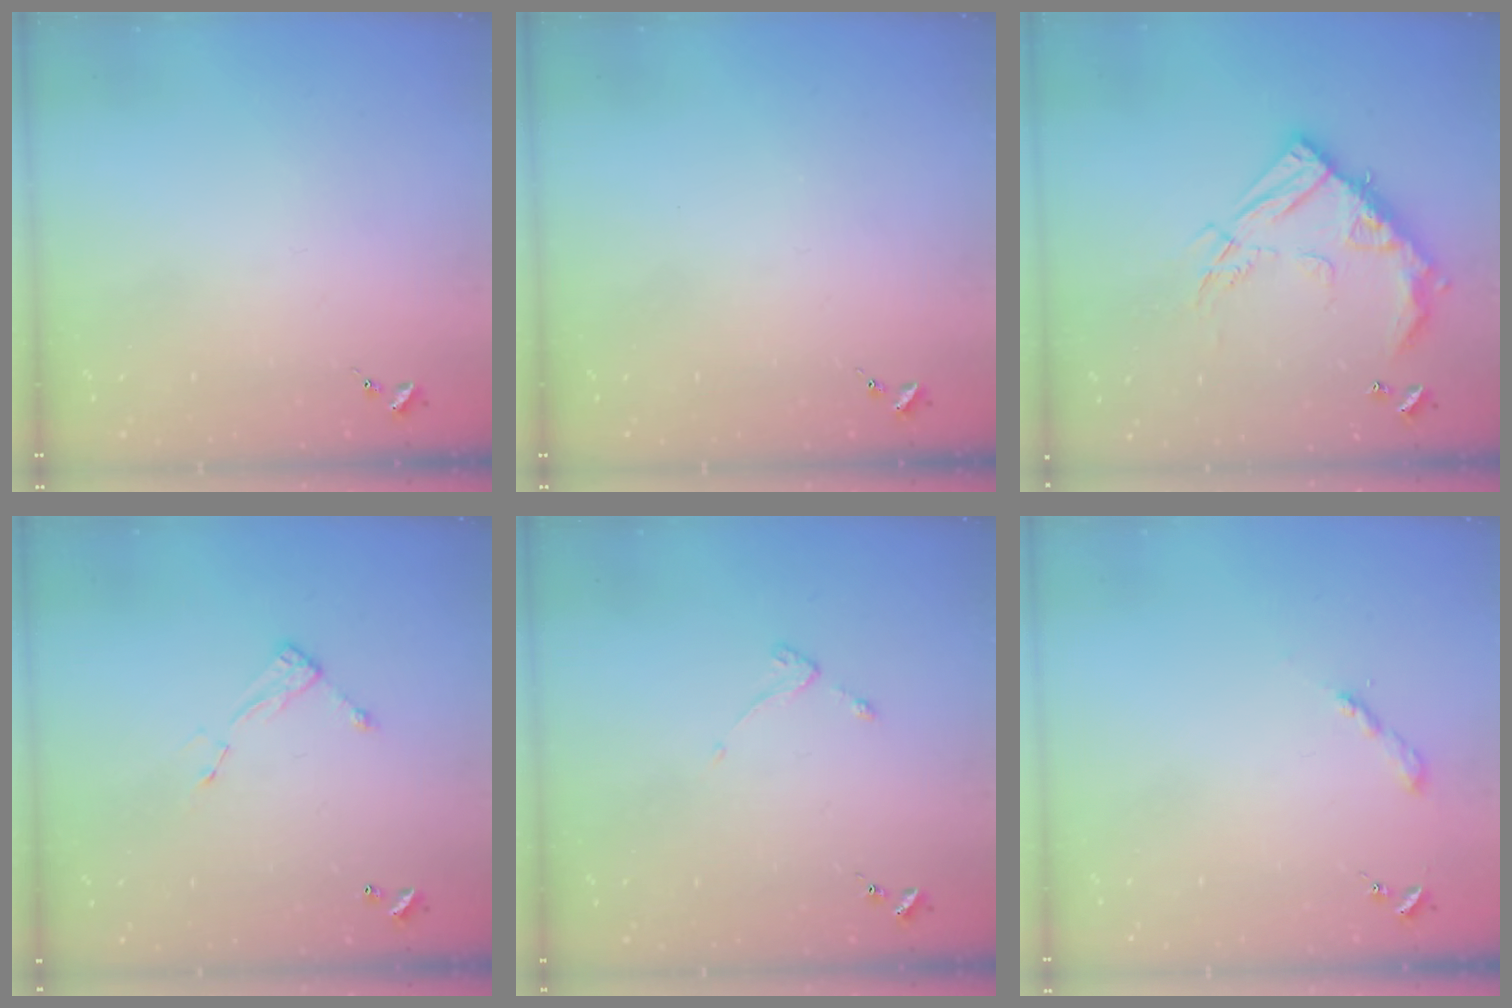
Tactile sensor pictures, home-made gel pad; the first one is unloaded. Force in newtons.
{"total": 0.0}
{"total": 19.4, "press": 19.2, "slide": 2.1}
{"total": 4.7, "press": 4.6, "slide": 0.4}
{"total": 2.6, "press": 2.6, "slide": 0.5}
{"total": 2.0, "press": 2.0, "slide": 0.2}